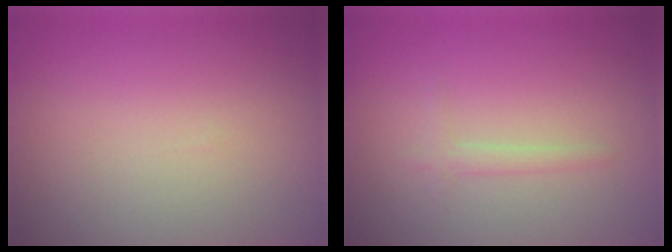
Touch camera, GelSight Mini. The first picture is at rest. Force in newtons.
{"total": 1.2, "press": 1.2, "slide": 0.0}